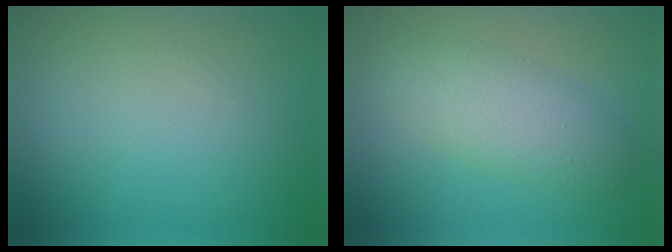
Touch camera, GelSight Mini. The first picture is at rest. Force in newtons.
{"total": 4.4, "press": 4.4, "slide": 0.2}